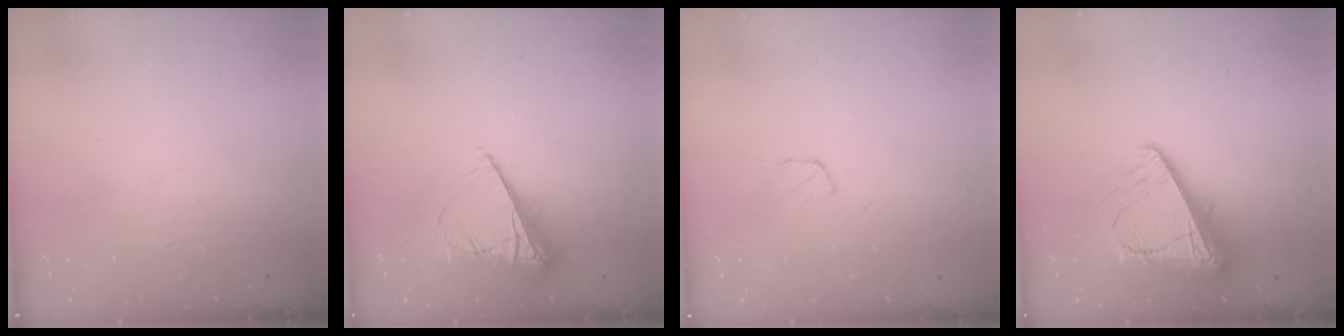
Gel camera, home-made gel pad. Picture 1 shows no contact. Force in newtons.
{"total": 9.1, "press": 9.1, "slide": 1.0}
{"total": 3.6, "press": 3.6, "slide": 0.5}
{"total": 14.3, "press": 14.1, "slide": 1.9}